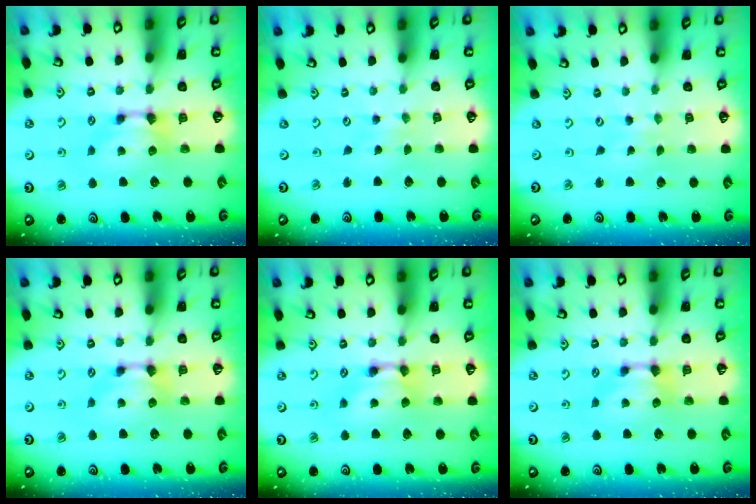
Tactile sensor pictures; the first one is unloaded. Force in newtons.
{"total": 3.5, "press": 3.5, "slide": 0.1}
{"total": 5.1, "press": 5.0, "slide": 0.3}
{"total": 0.0}
{"total": 1.5, "press": 1.5, "slide": 0.1}
{"total": 0.0}